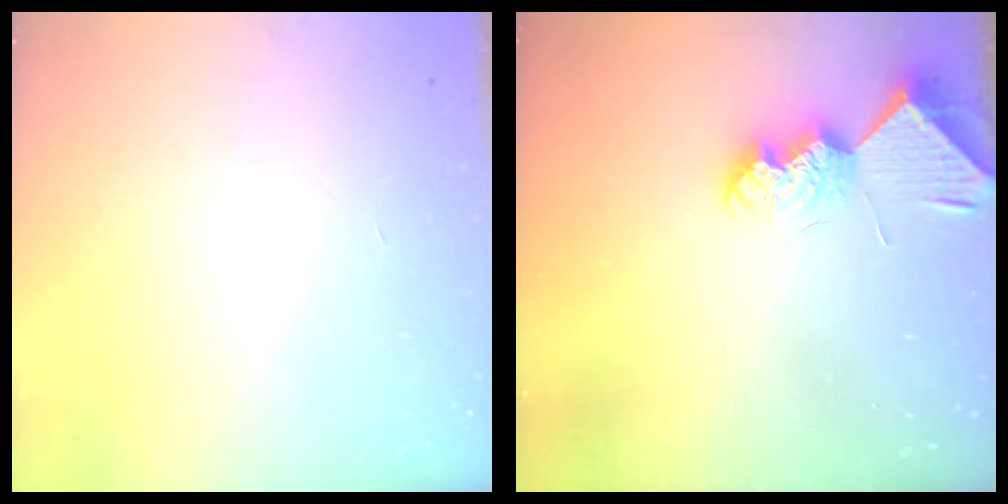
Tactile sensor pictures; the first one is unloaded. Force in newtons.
{"total": 9.6, "press": 9.6, "slide": 0.2}